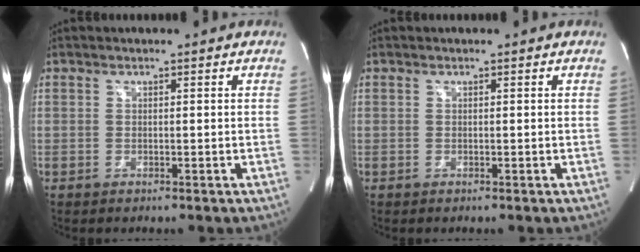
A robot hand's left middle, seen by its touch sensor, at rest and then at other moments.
{"total": 0.0}